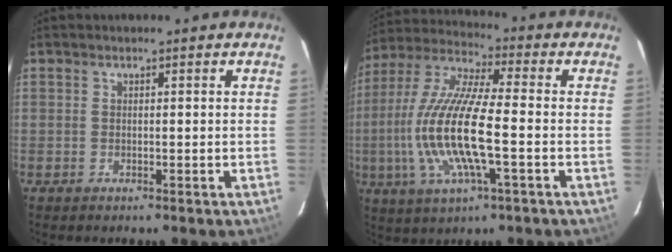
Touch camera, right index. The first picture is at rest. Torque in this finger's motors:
{"motor_torque": [1.42, -0.38, 1.05, 0.21]}